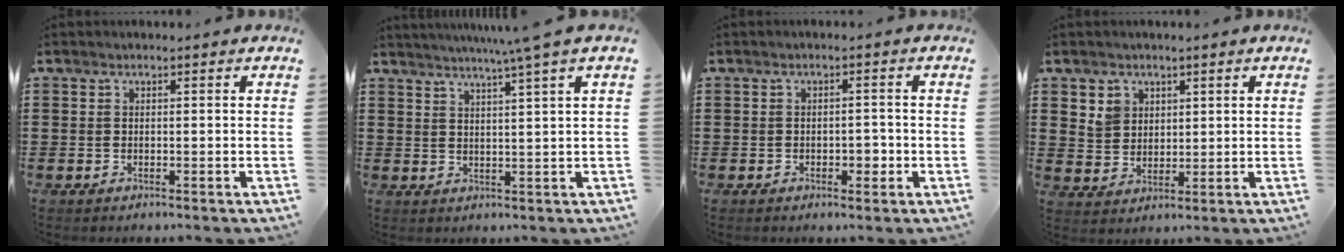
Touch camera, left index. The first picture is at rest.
{"total": 4.3, "force": [3.2, -1.5, 2.5], "torque": [-0.054, -0.012, 0.051]}
{"total": 2.3, "force": [-0.9, 1.2, 1.7], "torque": [-0.036, 0.003, -0.021]}
{"total": 3.9, "force": [2.2, 3.2, 0.4], "torque": [-0.023, 0.012, 0.042]}